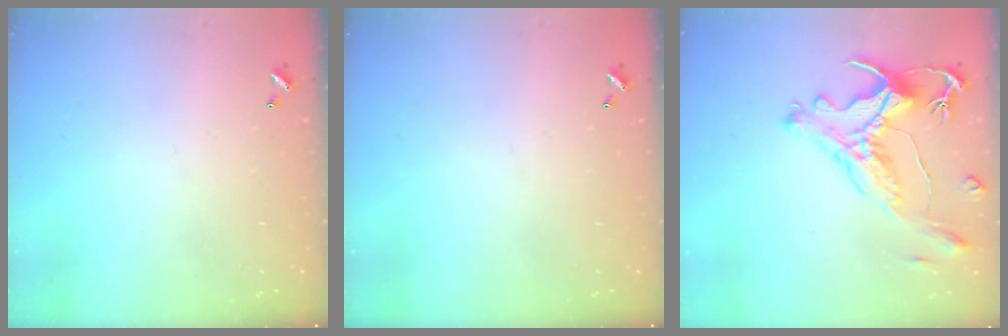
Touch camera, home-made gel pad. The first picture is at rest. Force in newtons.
{"total": 0.0}
{"total": 1.9, "press": 1.4, "slide": 1.2}